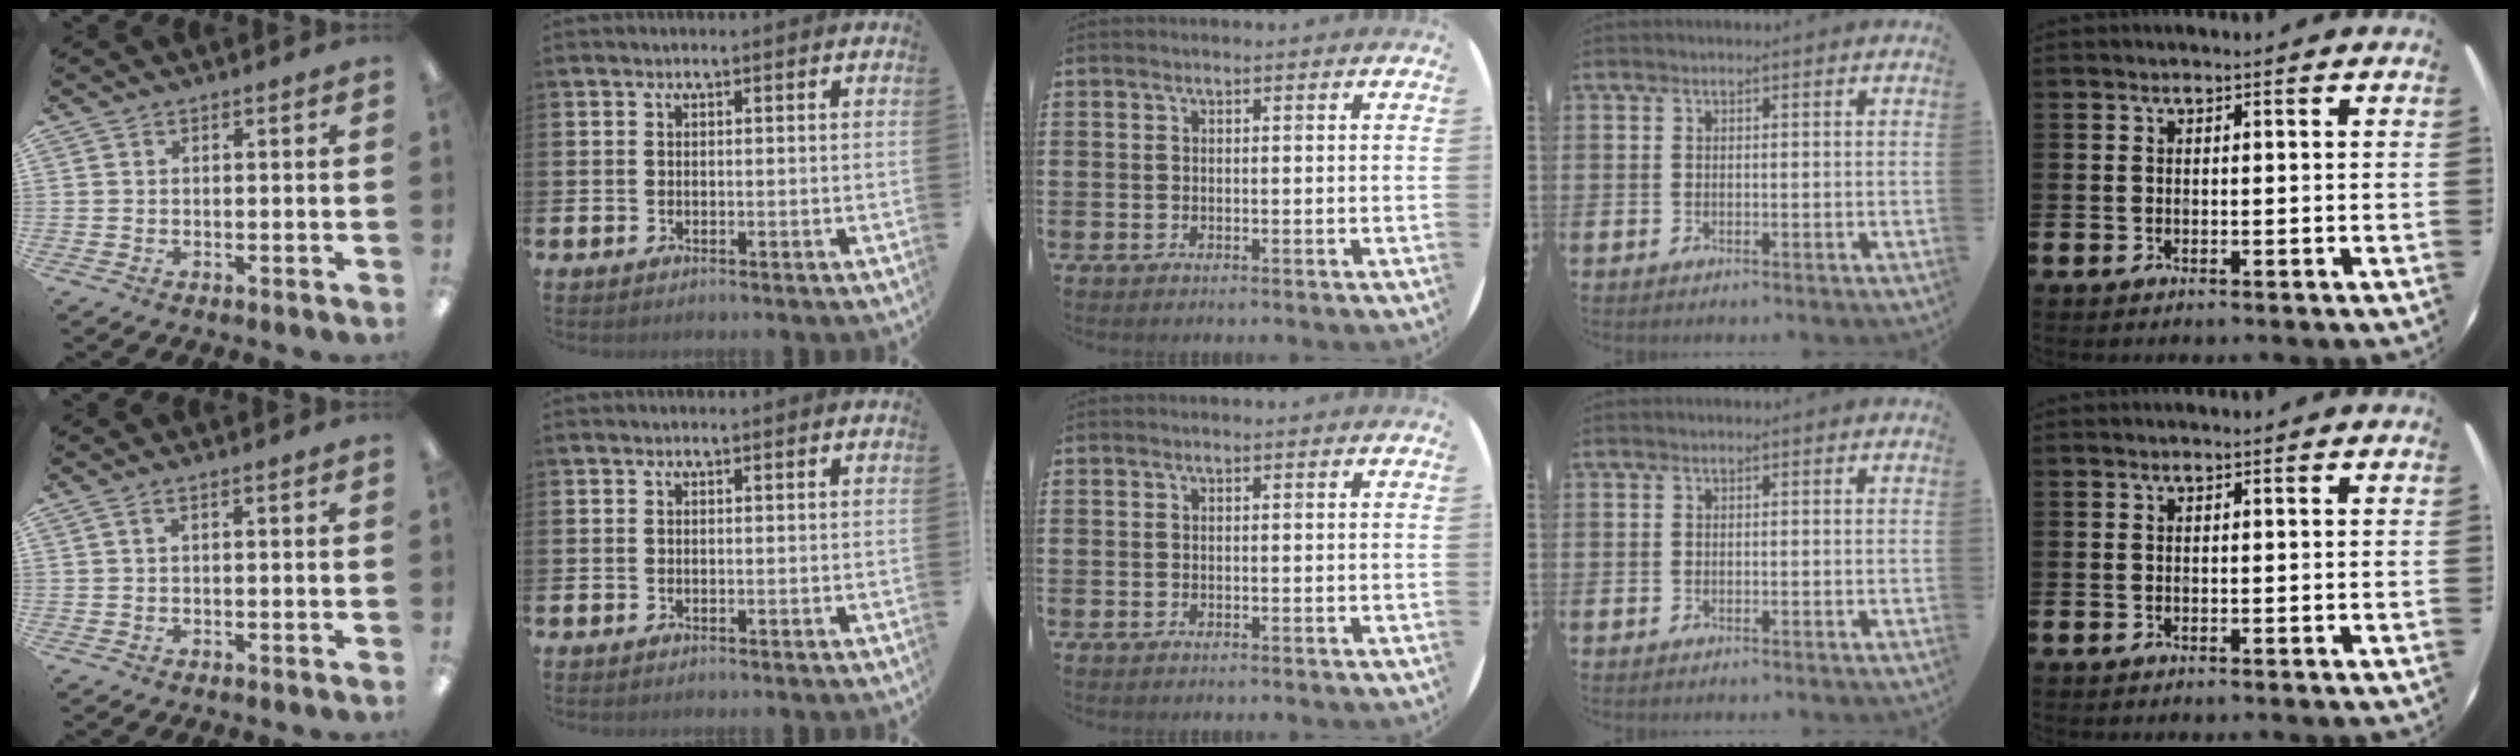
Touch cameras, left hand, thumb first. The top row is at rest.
{"thumb": {"total": 1.1, "force": [0.1, 0.1, 1.1], "torque": [-0.020, 0.001, 0.002]}}